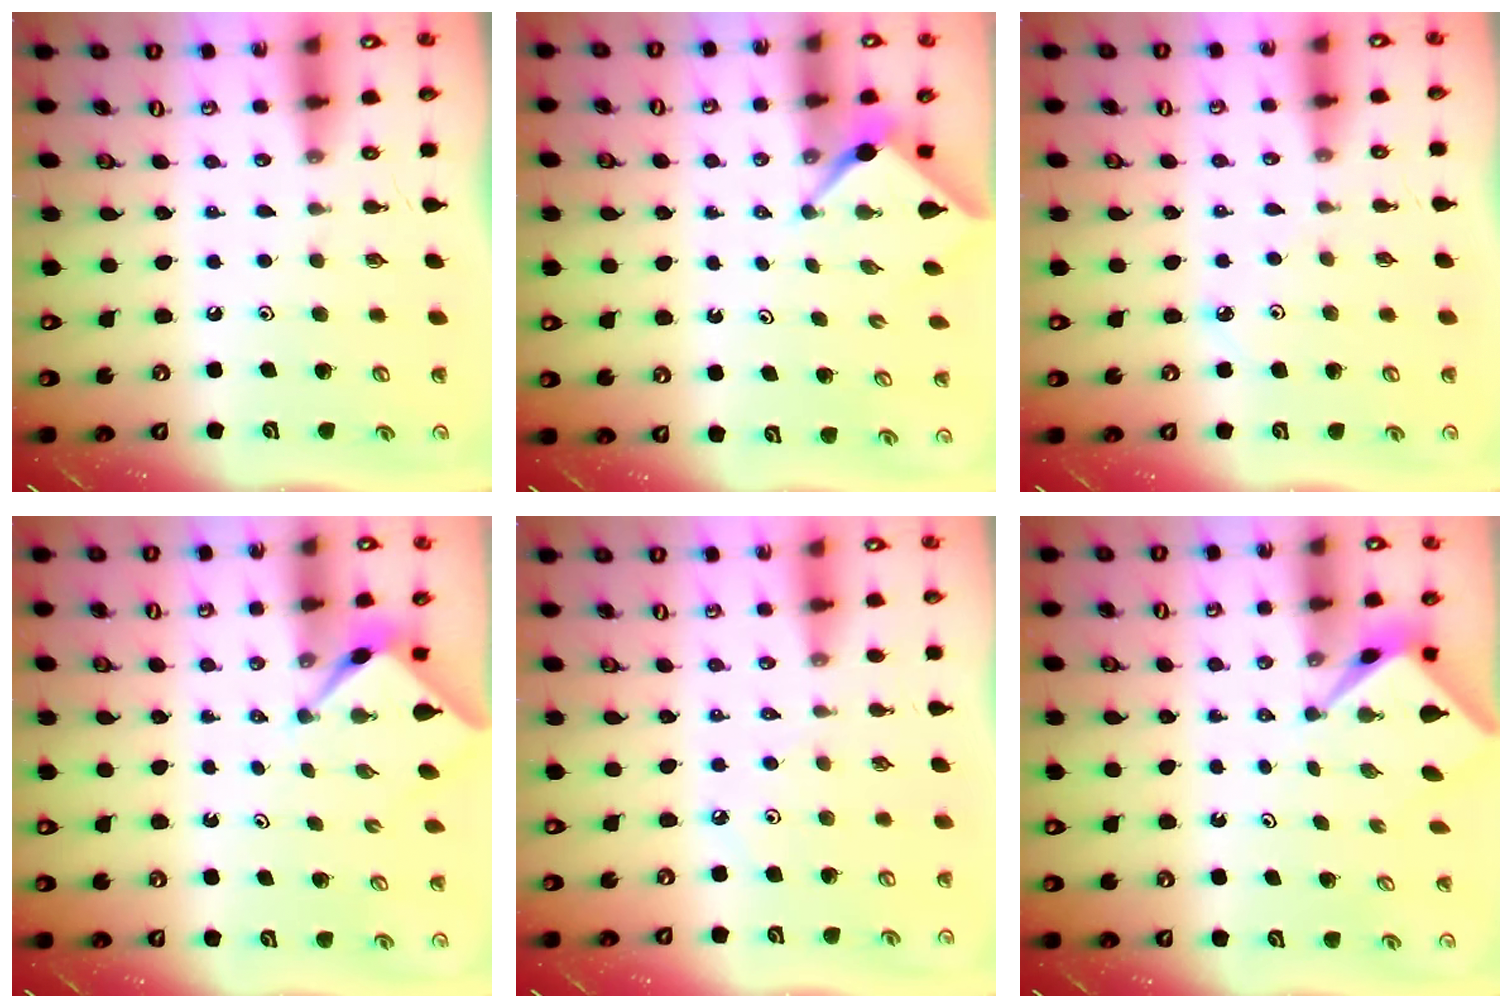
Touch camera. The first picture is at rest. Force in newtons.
{"total": 2.5, "press": 2.5, "slide": 0.3}
{"total": 2.5, "press": 2.5, "slide": 0.3}
{"total": 2.3, "press": 2.3, "slide": 0.4}
{"total": 2.3, "press": 2.2, "slide": 0.5}
{"total": 2.0, "press": 2.0, "slide": 0.2}